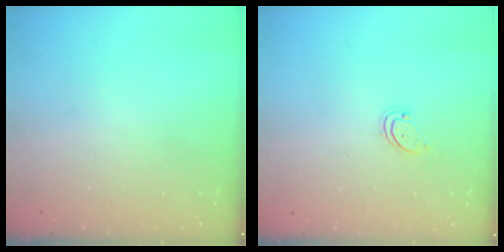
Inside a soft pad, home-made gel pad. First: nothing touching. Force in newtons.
{"total": 2.3, "press": 2.3, "slide": 0.1}